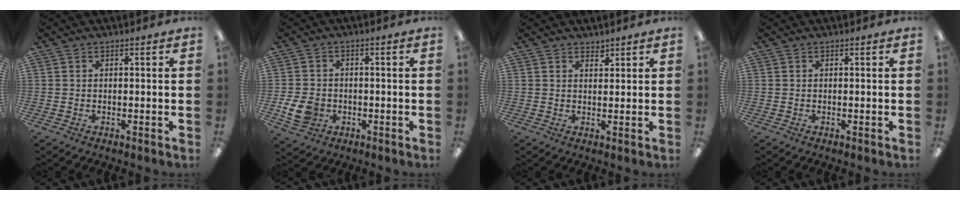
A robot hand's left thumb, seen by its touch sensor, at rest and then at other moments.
{"total": 6.3, "force": [-1.8, 5.1, 3.3], "torque": [-0.072, 0.005, -0.033]}
{"total": 1.9, "force": [1.8, 0.6, 0.3], "torque": [0.001, -0.010, 0.032]}
{"total": 0.0}